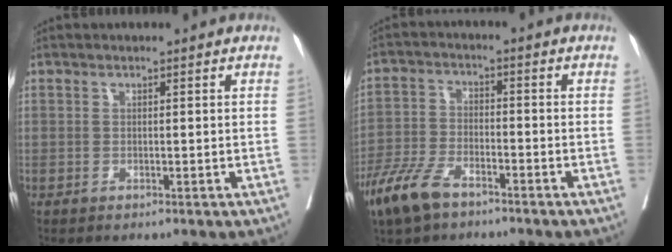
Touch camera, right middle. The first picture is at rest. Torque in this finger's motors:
{"motor_torque": [1.09, -1.05, 0.17, 0.05]}